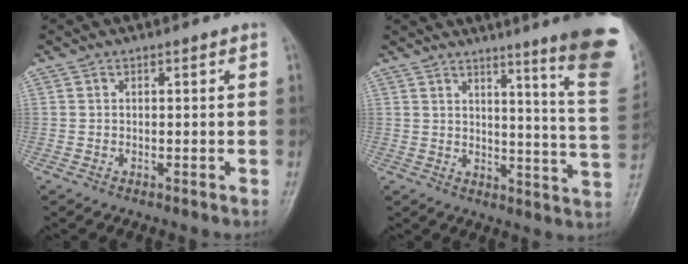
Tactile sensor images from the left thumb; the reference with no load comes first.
{"total": 18.0, "force": [11.2, 0.8, 14.1], "torque": [-0.156, -0.079, 0.130]}